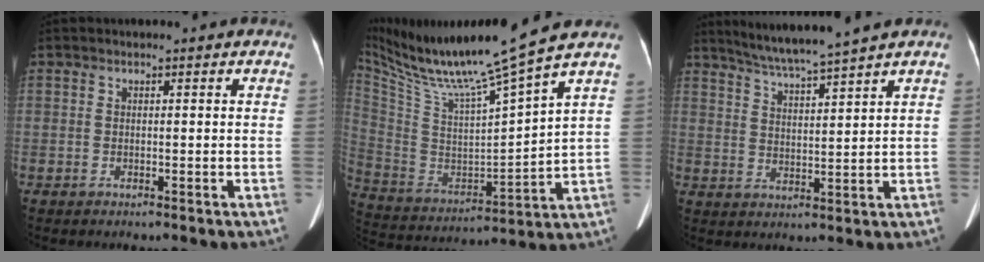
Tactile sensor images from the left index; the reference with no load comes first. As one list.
[{"total": 18.7, "force": [15.0, -1.7, 11.1], "torque": [-0.203, -0.024, 0.267]}, {"total": 8.5, "force": [7.4, -1.8, 3.7], "torque": [-0.066, 0.002, 0.131]}]